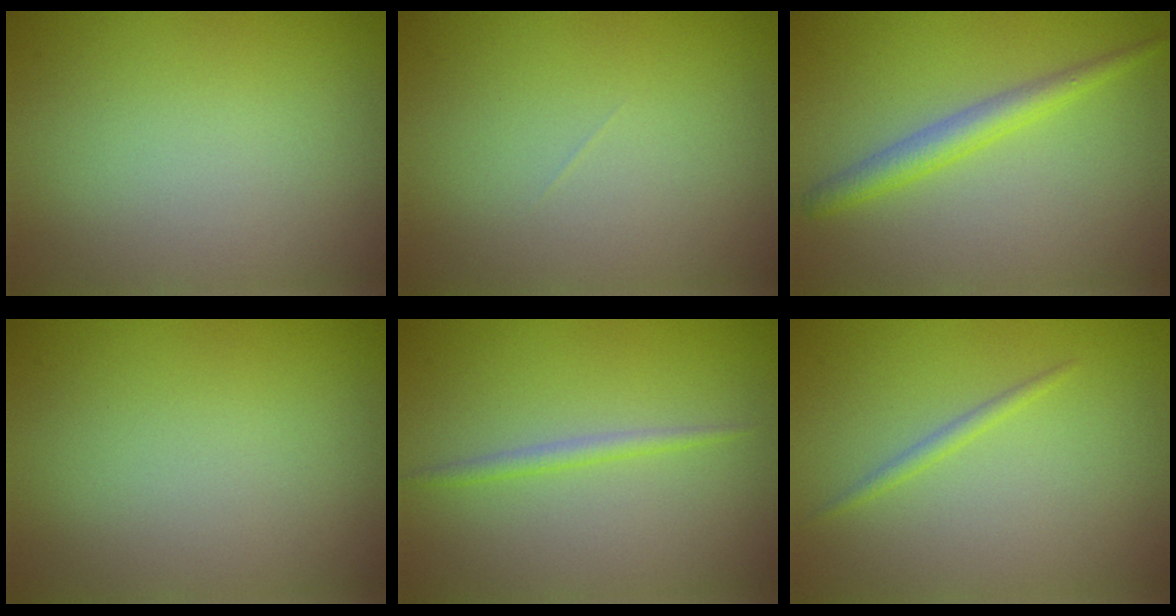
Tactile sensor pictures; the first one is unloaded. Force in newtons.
{"total": 0.0}
{"total": 2.6, "press": 2.6, "slide": 0.0}
{"total": 0.0}
{"total": 1.2, "press": 1.2, "slide": 0.1}
{"total": 1.0, "press": 1.0, "slide": 0.0}